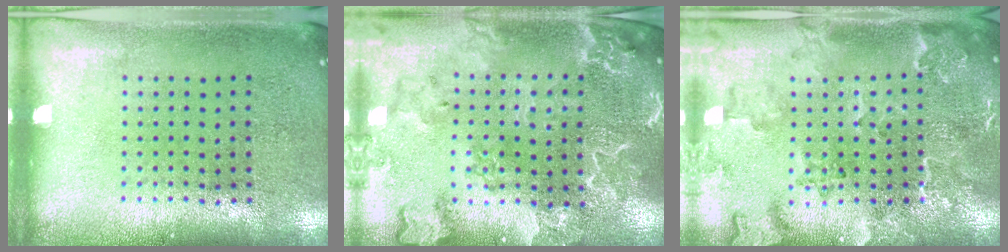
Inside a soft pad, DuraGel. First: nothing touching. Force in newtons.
{"total": 2.6, "press": 2.4, "slide": 0.8}
{"total": 2.4, "press": 2.2, "slide": 1.1}